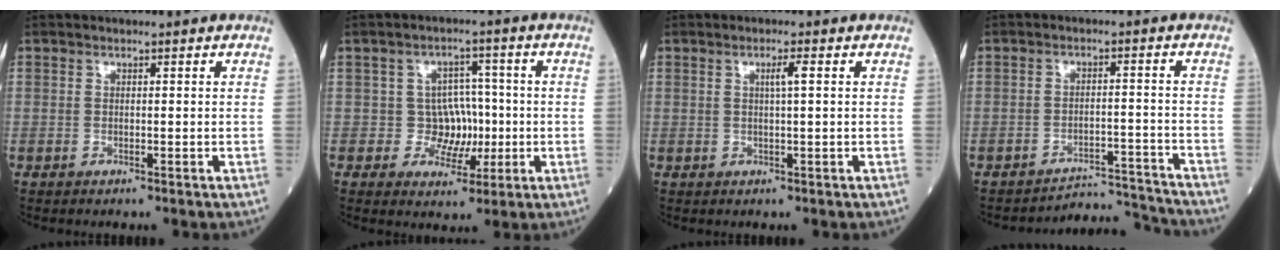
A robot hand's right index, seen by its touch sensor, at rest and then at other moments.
{"total": 5.4, "force": [-0.6, 4.9, 2.2], "torque": [-0.015, 0.014, -0.006]}
{"total": 2.1, "force": [0.5, -0.2, 2.0], "torque": [-0.038, 0.001, 0.007]}
{"total": 7.3, "force": [-7.0, -1.3, -1.9], "torque": [0.033, 0.015, -0.105]}